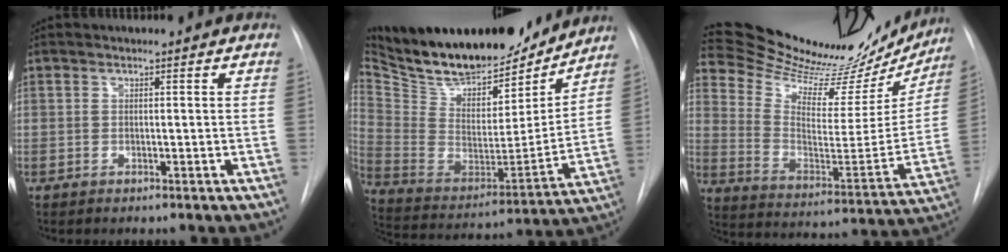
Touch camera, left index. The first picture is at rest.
{"total": 26.2, "force": [22.4, 9.1, 10.0], "torque": [-0.201, -0.022, 0.353]}
{"total": 26.6, "force": [24.4, 6.5, 8.4], "torque": [-0.124, -0.069, 0.331]}